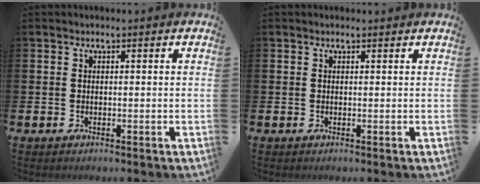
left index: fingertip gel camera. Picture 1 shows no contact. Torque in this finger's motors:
{"motor_torque": [0.94, -1.19, 0.07, 0.06]}